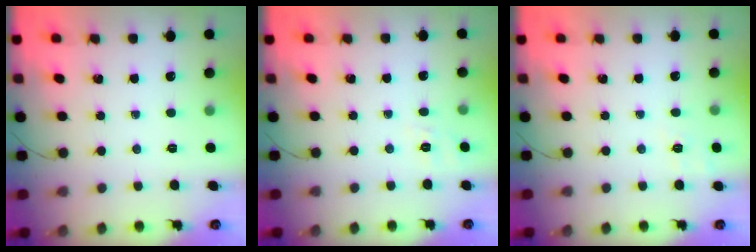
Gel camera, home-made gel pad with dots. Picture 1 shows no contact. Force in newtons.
{"total": 3.2, "press": 2.7, "slide": 1.8}
{"total": 7.2, "press": 6.9, "slide": 1.8}